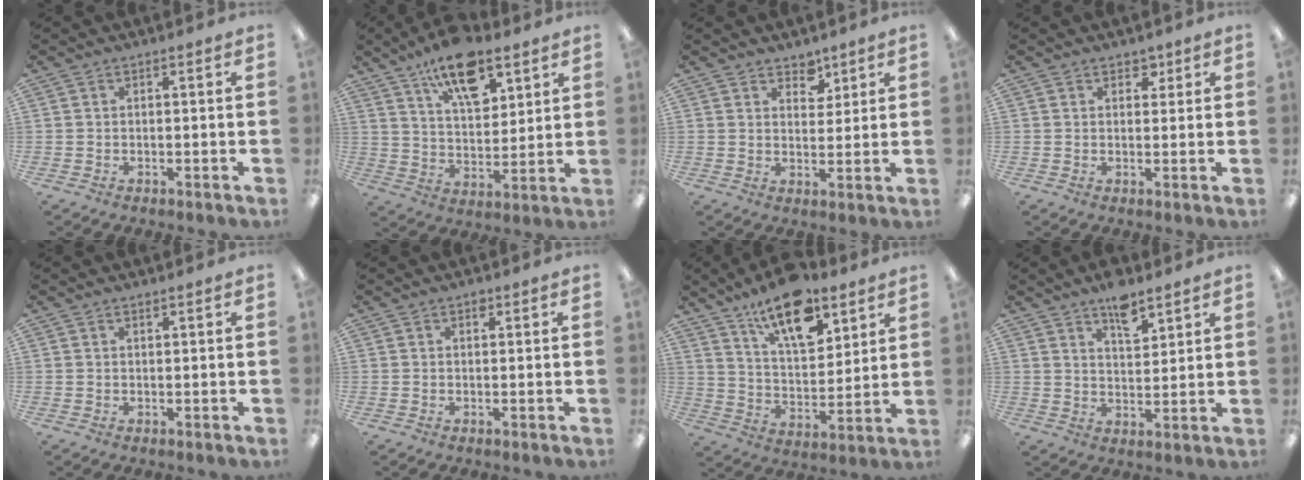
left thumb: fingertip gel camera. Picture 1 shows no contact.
{"total": 15.4, "force": [10.1, 7.1, 9.2], "torque": [-0.145, -0.045, 0.175]}
{"total": 5.0, "force": [4.0, 2.8, 1.0], "torque": [0.000, -0.024, 0.069]}
{"total": 2.6, "force": [1.7, 1.7, 1.0], "torque": [-0.005, -0.004, 0.028]}
{"total": 0.7, "force": [0.7, 0.1, 0.2], "torque": [-0.005, 0.001, 0.012]}
{"total": 1.2, "force": [0.7, 0.7, 0.7], "torque": [-0.006, -0.002, 0.012]}
{"total": 16.9, "force": [11.5, 7.4, 9.9], "torque": [-0.153, -0.059, 0.196]}
{"total": 7.7, "force": [5.7, 3.2, 4.1], "torque": [-0.055, -0.031, 0.096]}